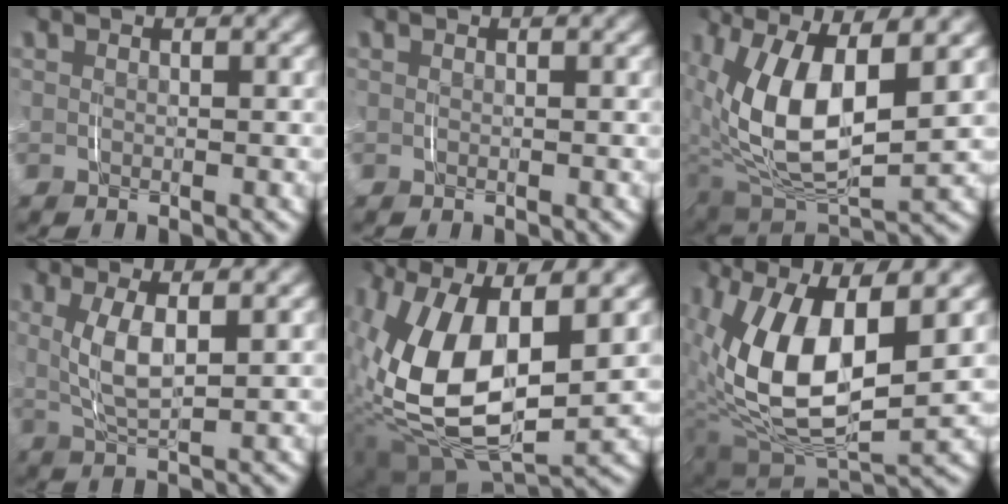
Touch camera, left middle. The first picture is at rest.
{"total": 0.0}
{"total": 9.4, "force": [1.2, 4.9, 7.9], "torque": [-0.175, -0.013, 0.034]}
{"total": 4.4, "force": [1.0, 1.6, 3.9], "torque": [-0.085, -0.005, 0.024]}
{"total": 11.3, "force": [0.4, 6.4, 9.4], "torque": [-0.214, -0.021, 0.021]}
{"total": 11.6, "force": [0.3, 6.5, 9.6], "torque": [-0.213, -0.027, 0.024]}